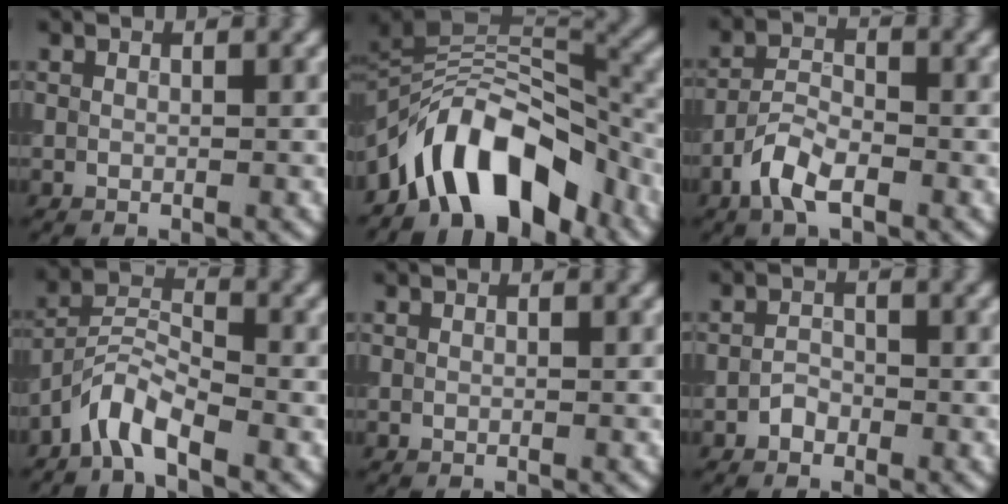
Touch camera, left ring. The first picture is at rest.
{"total": 10.0, "force": [-6.1, 4.7, 6.3], "torque": [-0.072, 0.023, -0.118]}
{"total": 4.0, "force": [-2.5, 1.7, 2.6], "torque": [-0.051, 0.005, -0.057]}
{"total": 4.0, "force": [-3.0, 1.0, 2.3], "torque": [-0.045, 0.013, -0.070]}
{"total": 0.0}
{"total": 1.4, "force": [-0.9, 0.9, 0.5], "torque": [-0.009, 0.002, -0.021]}